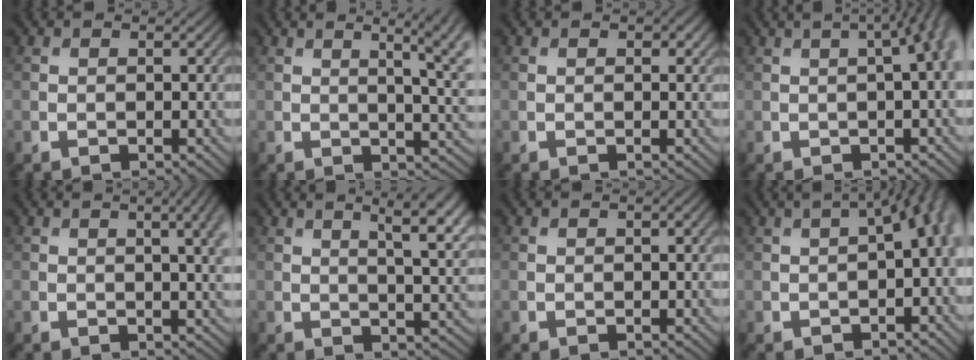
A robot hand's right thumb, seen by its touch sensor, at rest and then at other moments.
{"total": 7.6, "force": [2.3, 2.3, 6.8], "torque": [-0.077, 0.020, 0.026]}
{"total": 0.8, "force": [0.4, 0.4, 0.6], "torque": [-0.006, -0.002, 0.006]}
{"total": 7.4, "force": [1.3, 2.7, 6.7], "torque": [-0.059, 0.040, -0.003]}
{"total": 5.4, "force": [1.5, 1.5, 5.0], "torque": [-0.057, 0.012, 0.016]}
{"total": 8.5, "force": [4.2, 2.3, 6.9], "torque": [-0.085, 0.015, 0.053]}
{"total": 0.7, "force": [0.1, 0.2, 0.7], "torque": [-0.011, 0.003, 0.002]}
{"total": 7.1, "force": [-0.2, 3.0, 6.4], "torque": [-0.081, 0.005, -0.001]}